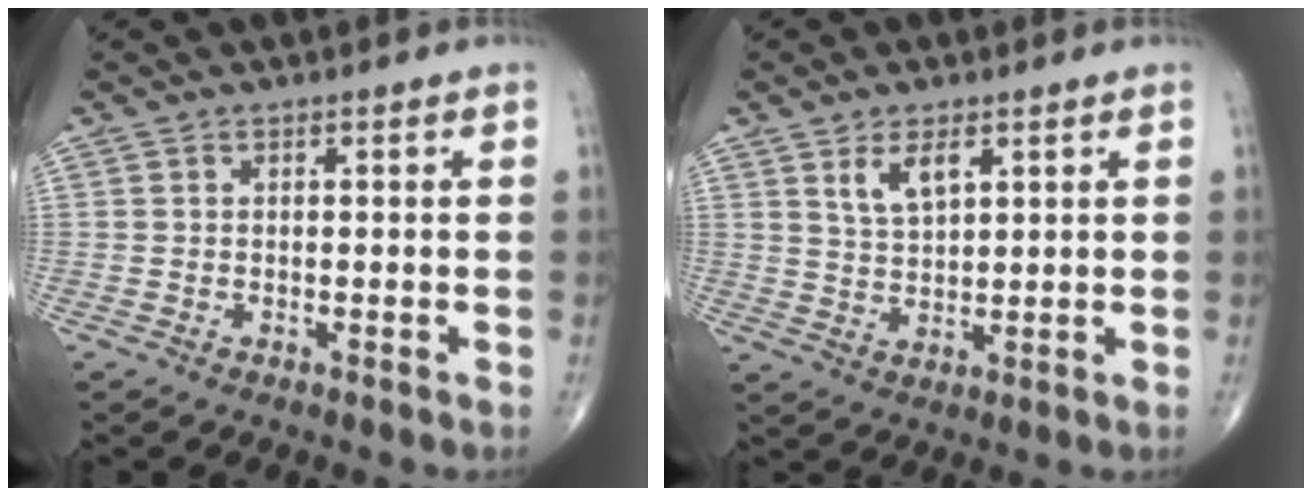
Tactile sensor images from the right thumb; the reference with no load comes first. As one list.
[{"total": 5.5, "force": [2.7, 2.6, 4.0], "torque": [-0.066, -0.016, 0.056]}]